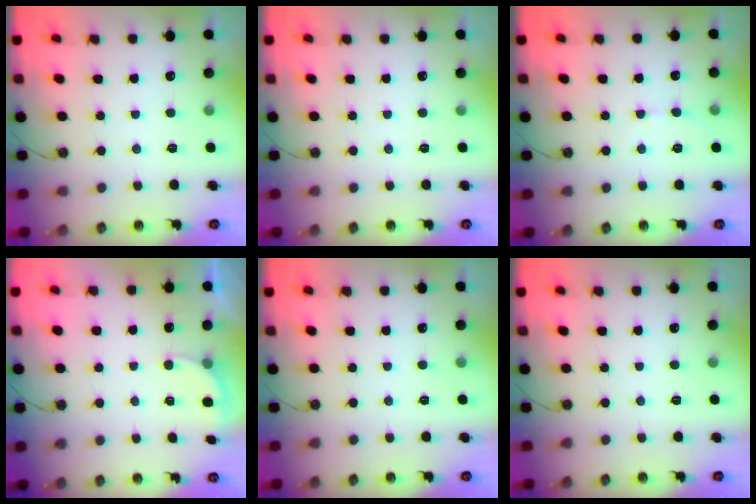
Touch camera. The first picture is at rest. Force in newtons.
{"total": 0.0}
{"total": 6.7, "press": 6.7, "slide": 0.3}
{"total": 2.5, "press": 2.4, "slide": 0.7}
{"total": 0.0}
{"total": 0.0}